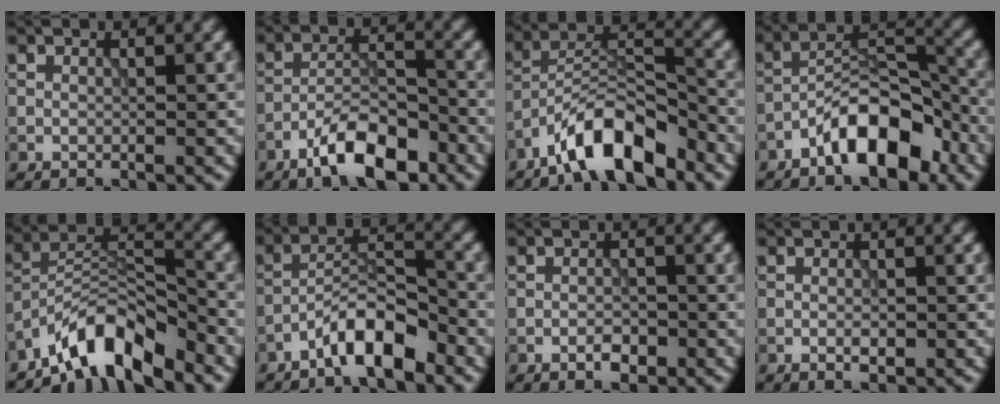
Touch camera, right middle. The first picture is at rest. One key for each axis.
{"total": 6.6, "fx": -4.5, "fy": 2.0, "fz": 4.4, "tx": -0.068, "ty": 0.010, "tz": -0.081}
{"total": 7.5, "fx": -5.6, "fy": 2.2, "fz": 4.6, "tx": -0.073, "ty": 0.014, "tz": -0.103}
{"total": 8.1, "fx": -4.8, "fy": 3.1, "fz": 5.7, "tx": -0.079, "ty": 0.021, "tz": -0.090}
{"total": 6.9, "fx": -5.6, "fy": 1.9, "fz": 3.6, "tx": -0.054, "ty": 0.009, "tz": -0.108}
{"total": 5.2, "fx": -3.6, "fy": 1.3, "fz": 3.6, "tx": -0.059, "ty": 0.015, "tz": -0.070}
{"total": 1.6, "fx": -0.9, "fy": 0.7, "fz": 1.2, "tx": -0.019, "ty": 0.000, "tz": -0.017}
{"total": 1.2, "fx": -0.4, "fy": 0.4, "fz": 1.0, "tx": -0.019, "ty": -0.001, "tz": -0.007}